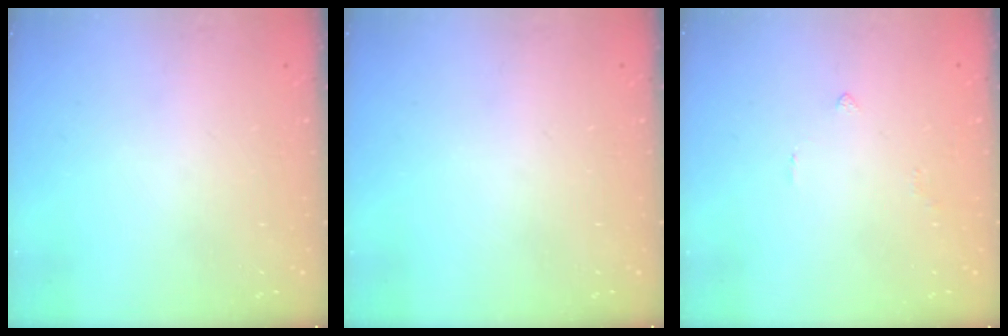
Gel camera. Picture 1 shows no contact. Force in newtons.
{"total": 0.0}
{"total": 1.4, "press": 1.3, "slide": 0.5}